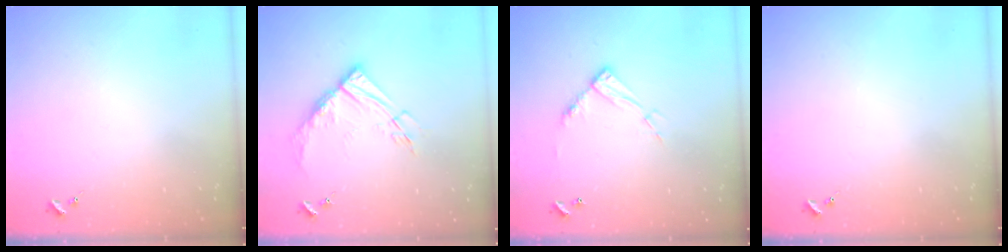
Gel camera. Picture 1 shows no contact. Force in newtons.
{"total": 12.7, "press": 12.6, "slide": 1.3}
{"total": 11.8, "press": 11.7, "slide": 1.1}
{"total": 0.0}